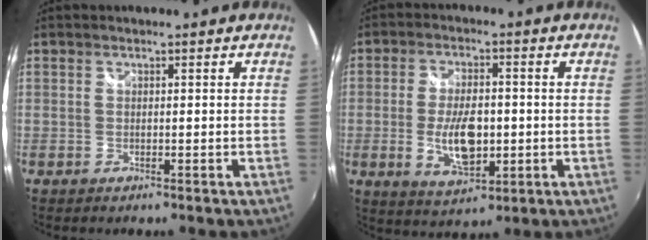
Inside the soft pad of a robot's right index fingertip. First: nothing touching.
{"total": 10.0, "force": [-1.5, 4.8, 8.6], "torque": [-0.165, -0.009, -0.022]}